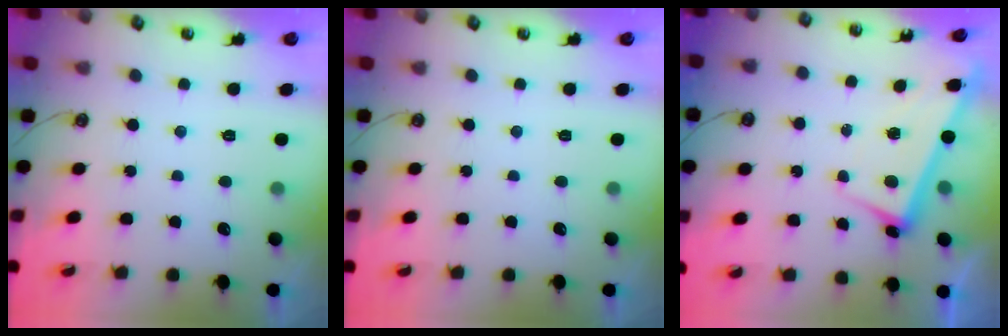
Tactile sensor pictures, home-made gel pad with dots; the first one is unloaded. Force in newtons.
{"total": 0.0}
{"total": 2.6, "press": 2.4, "slide": 0.9}